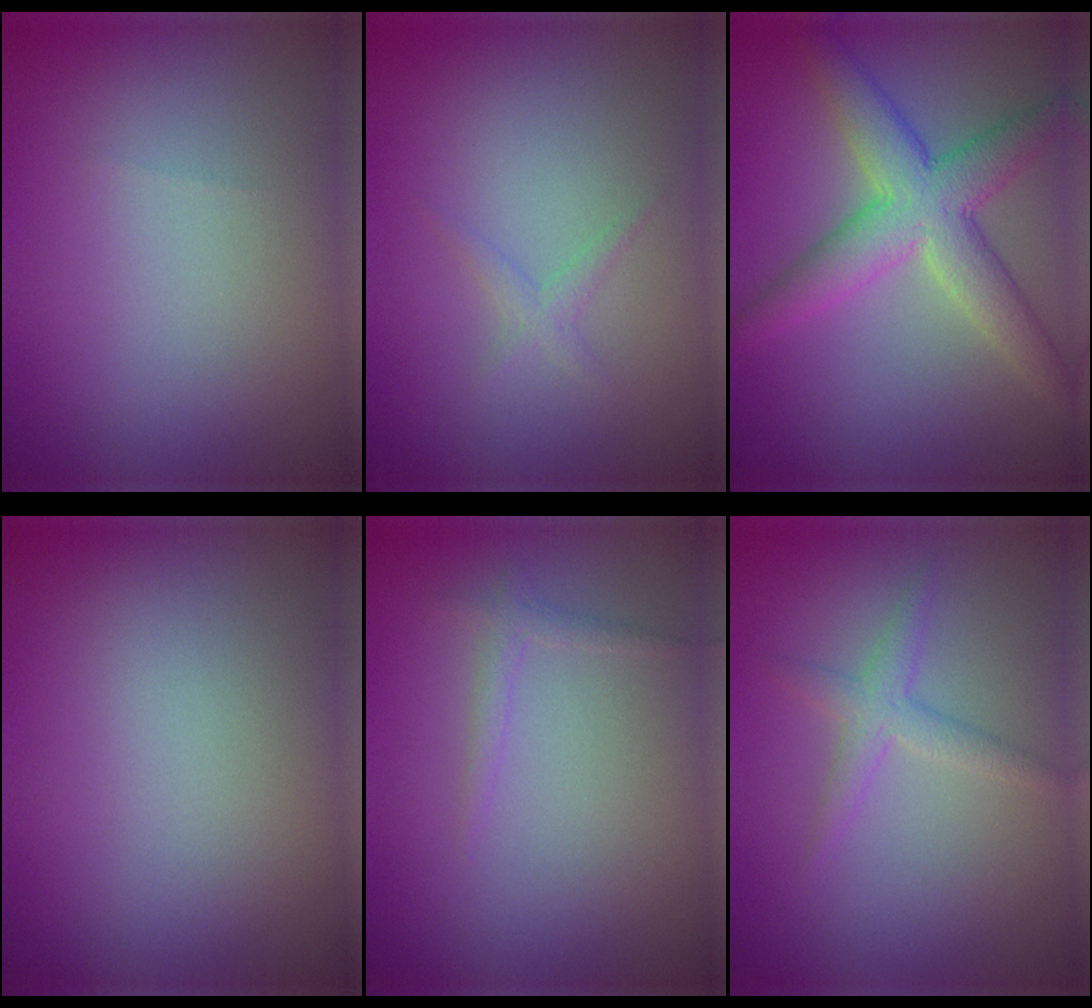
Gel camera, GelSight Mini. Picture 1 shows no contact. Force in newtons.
{"total": 1.0, "press": 1.0, "slide": 0.0}
{"total": 7.3, "press": 7.3, "slide": 0.1}
{"total": 0.0}
{"total": 1.1, "press": 1.1, "slide": 0.1}
{"total": 2.0, "press": 2.0, "slide": 0.2}